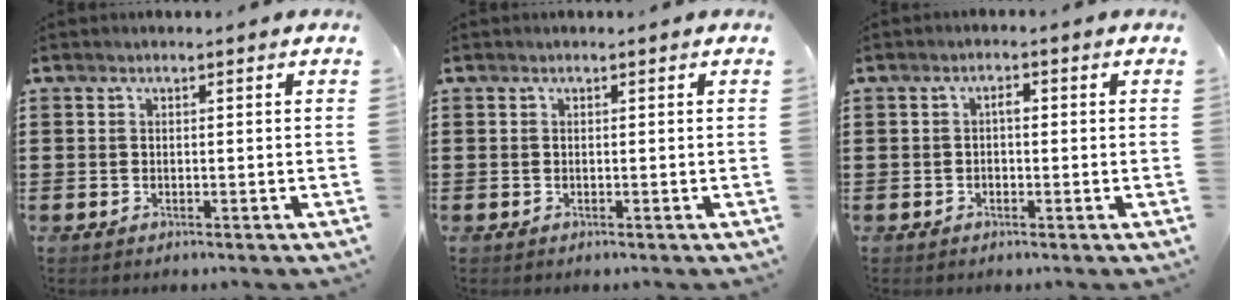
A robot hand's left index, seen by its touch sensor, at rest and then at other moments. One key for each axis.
{"total": 0.0}
{"total": 1.6, "fx": 0.0, "fy": 0.7, "fz": 1.5, "tx": -0.030, "ty": 0.004, "tz": -0.002}